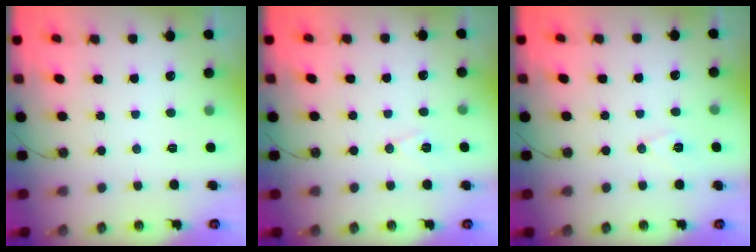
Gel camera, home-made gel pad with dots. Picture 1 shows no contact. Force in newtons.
{"total": 7.4, "press": 5.8, "slide": 4.5}
{"total": 7.2, "press": 5.6, "slide": 4.6}